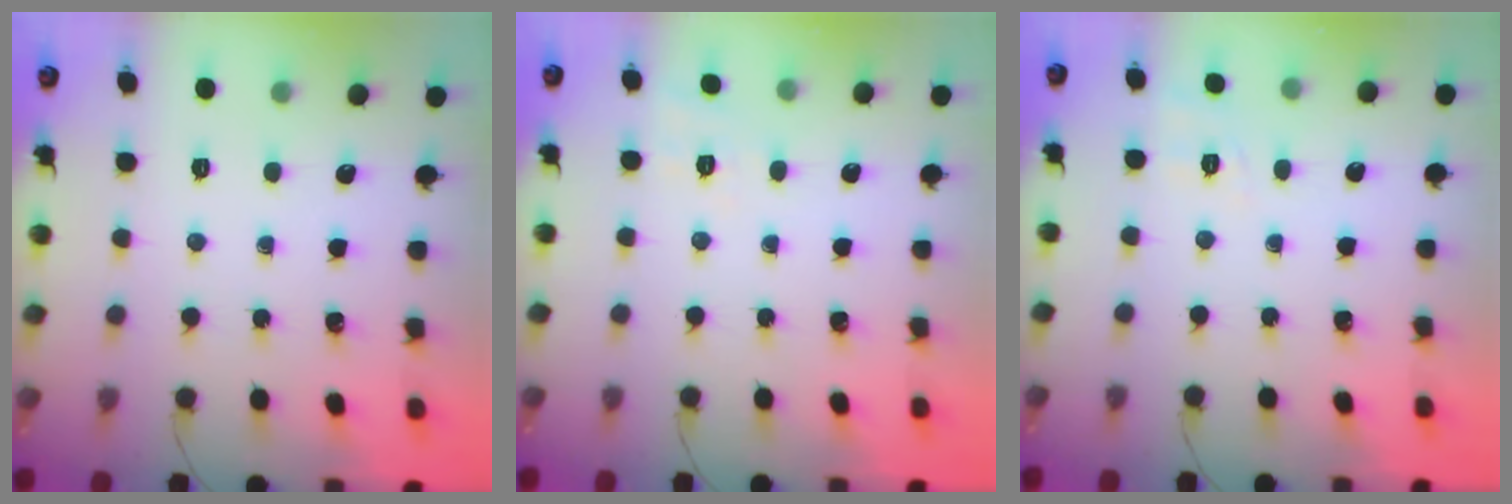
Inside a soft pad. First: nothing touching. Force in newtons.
{"total": 7.4, "press": 7.1, "slide": 2.1}
{"total": 2.0, "press": 0.7, "slide": 1.9}